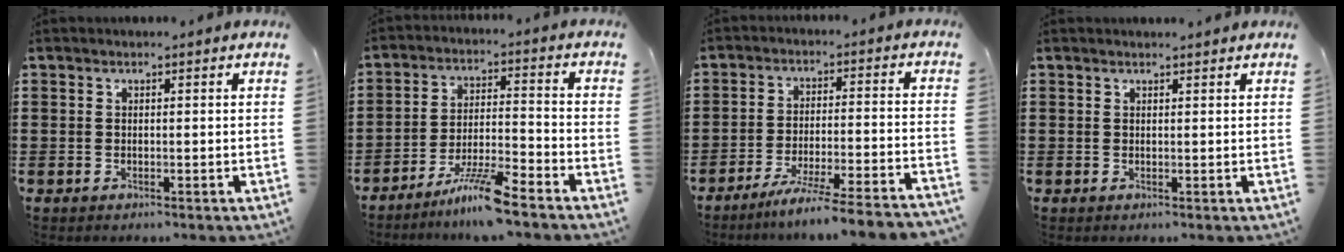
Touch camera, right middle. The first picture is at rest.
{"total": 7.4, "force": [-6.0, 0.3, 4.3], "torque": [-0.095, -0.008, -0.114]}
{"total": 7.2, "force": [-6.4, -1.2, 3.2], "torque": [-0.056, -0.015, -0.125]}
{"total": 0.5, "force": [0.5, 0.0, 0.1], "torque": [-0.004, -0.001, 0.010]}